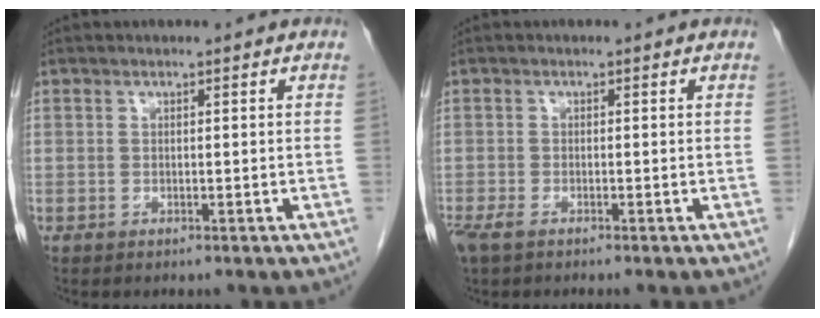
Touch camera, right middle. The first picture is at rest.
{"total": 2.8, "force": [-2.0, 0.8, 1.7], "torque": [-0.040, -0.007, -0.037]}